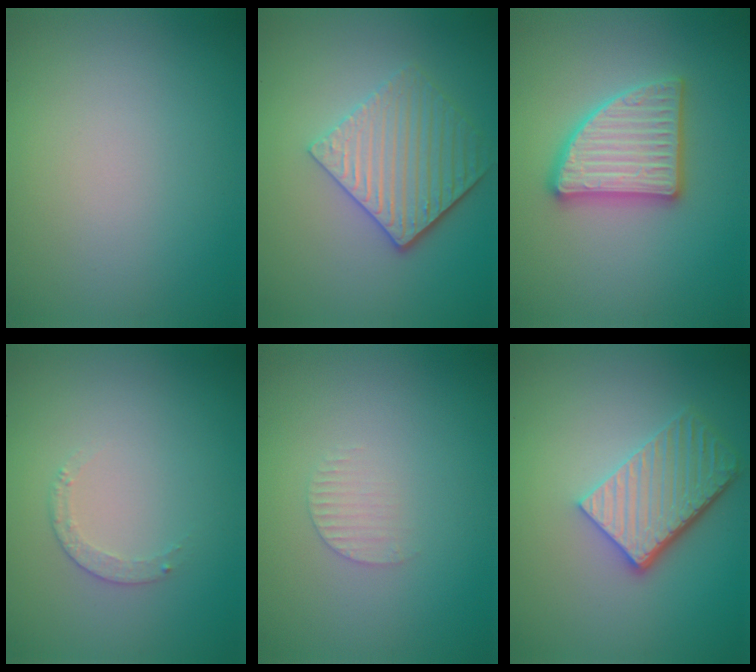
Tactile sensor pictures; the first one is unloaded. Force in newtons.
{"total": 4.5, "press": 3.7, "slide": 2.5}
{"total": 4.8, "press": 4.7, "slide": 0.8}
{"total": 0.8, "press": 0.6, "slide": 0.6}
{"total": 1.3, "press": 1.2, "slide": 0.4}
{"total": 5.2, "press": 3.9, "slide": 3.4}